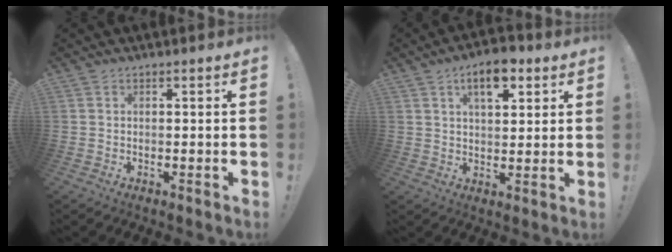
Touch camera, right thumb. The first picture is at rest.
{"total": 9.1, "force": [4.8, 4.4, 6.3], "torque": [-0.086, -0.012, 0.081]}